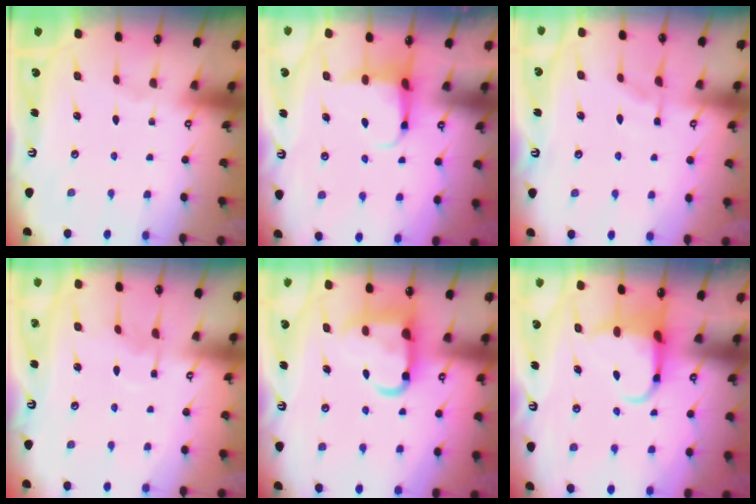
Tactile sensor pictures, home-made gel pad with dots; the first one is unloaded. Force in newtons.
{"total": 4.3, "press": 4.2, "slide": 0.7}
{"total": 3.5, "press": 3.5, "slide": 0.7}
{"total": 4.7, "press": 4.6, "slide": 0.8}
{"total": 12.4, "press": 12.2, "slide": 1.6}
{"total": 6.5, "press": 6.3, "slide": 1.5}